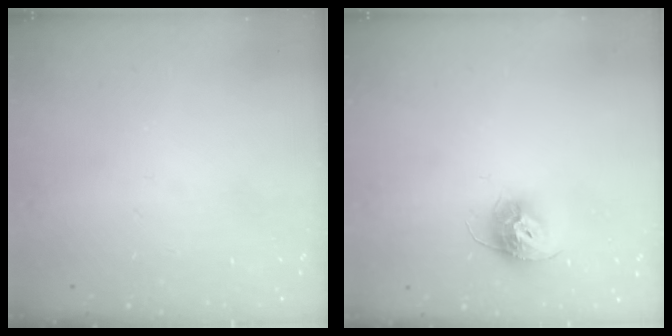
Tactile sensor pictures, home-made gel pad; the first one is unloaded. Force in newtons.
{"total": 10.4, "press": 10.4, "slide": 0.5}